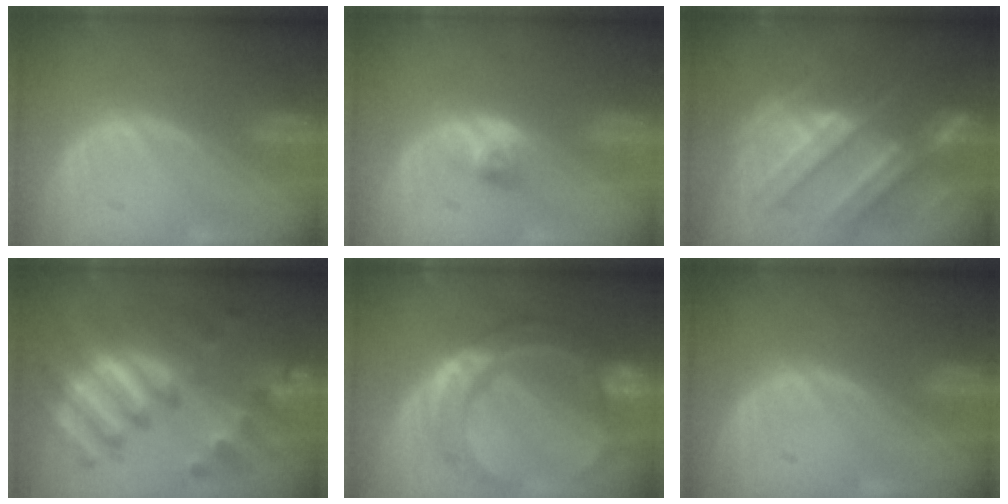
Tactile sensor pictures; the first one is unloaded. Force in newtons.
{"total": 2.5, "press": 2.3, "slide": 1.1}
{"total": 10.8, "press": 9.7, "slide": 4.7}
{"total": 11.9, "press": 11.8, "slide": 1.0}
{"total": 10.4, "press": 10.3, "slide": 1.0}
{"total": 0.0}